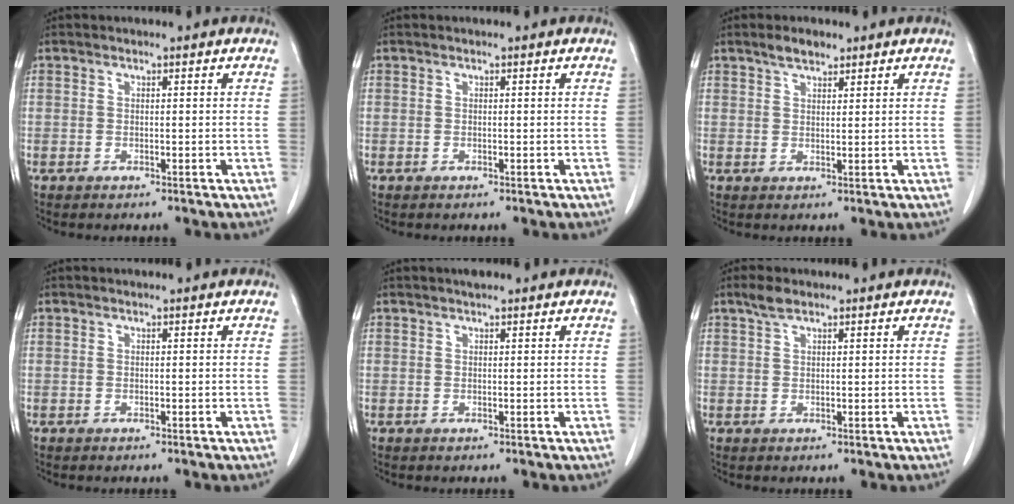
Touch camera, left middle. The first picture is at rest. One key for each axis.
{"total": 0.0}
{"total": 2.9, "fx": 2.2, "fy": 1.1, "fz": 1.5, "tx": -0.030, "ty": 0.007, "tz": 0.038}
{"total": 0.0}
{"total": 1.1, "fx": 0.9, "fy": 0.2, "fz": 0.6, "tx": -0.015, "ty": 0.006, "tz": 0.015}
{"total": 2.0, "fx": 1.4, "fy": 0.7, "fz": 1.1, "tx": -0.025, "ty": 0.009, "tz": 0.029}